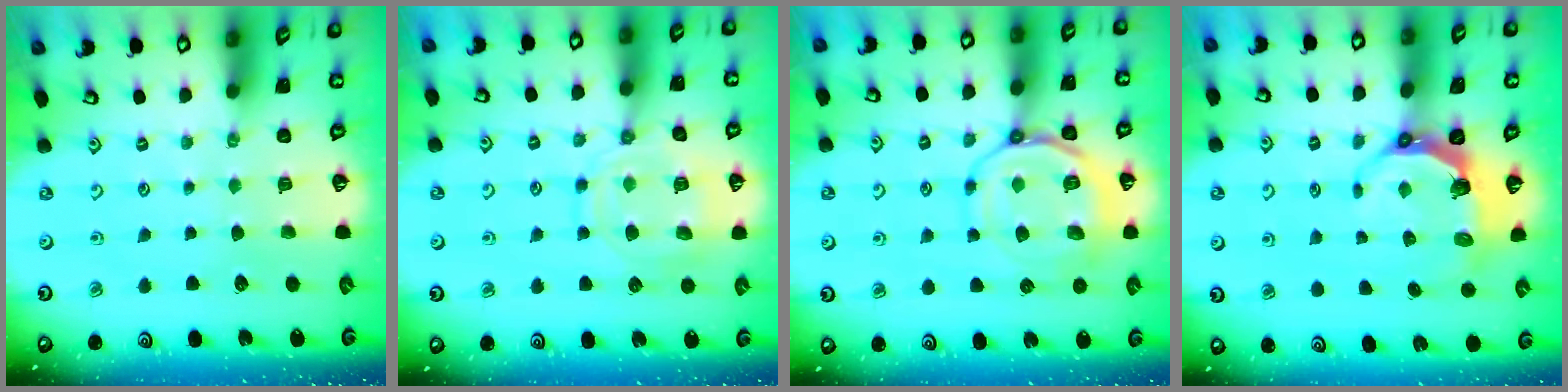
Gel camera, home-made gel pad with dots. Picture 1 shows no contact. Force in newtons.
{"total": 14.2, "press": 14.1, "slide": 1.4}
{"total": 13.0, "press": 12.9, "slide": 1.3}
{"total": 5.3, "press": 4.1, "slide": 3.5}